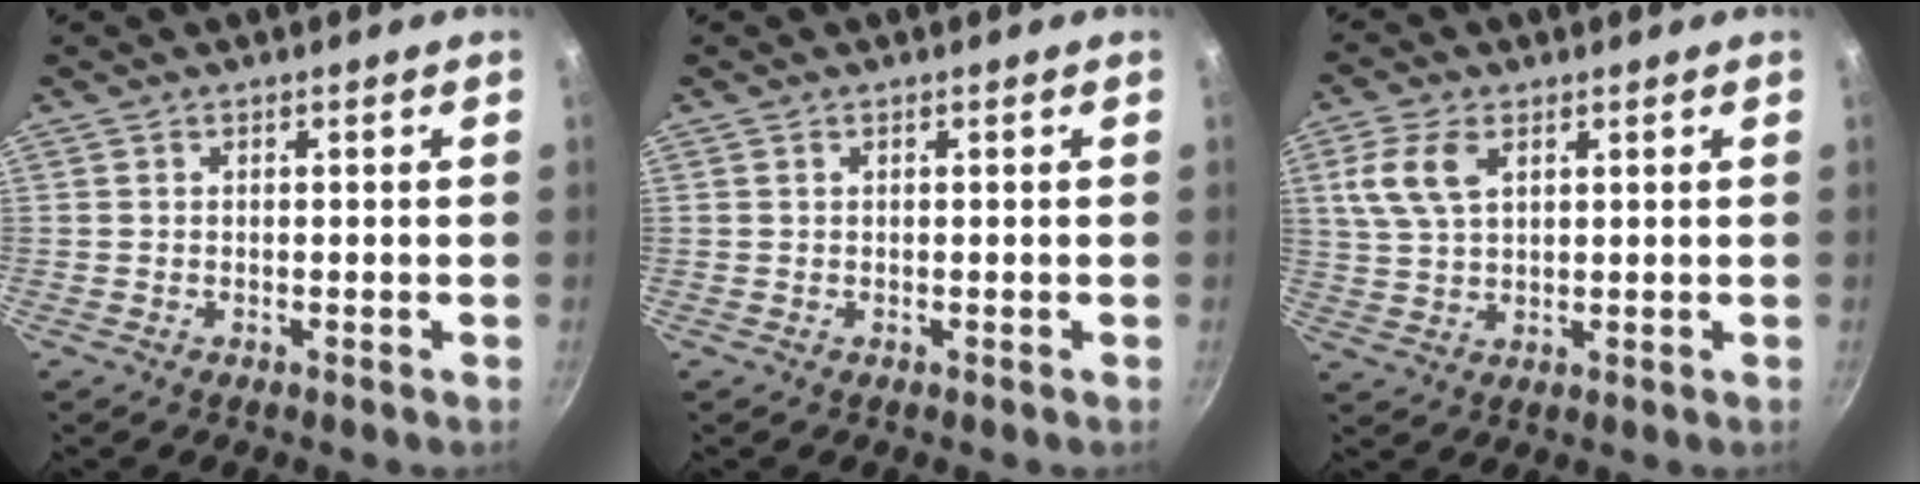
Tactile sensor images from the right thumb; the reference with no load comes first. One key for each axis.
{"total": 0.0}
{"total": 7.6, "fx": 2.9, "fy": 4.4, "fz": 5.5, "tx": -0.107, "ty": 0.001, "tz": 0.058}